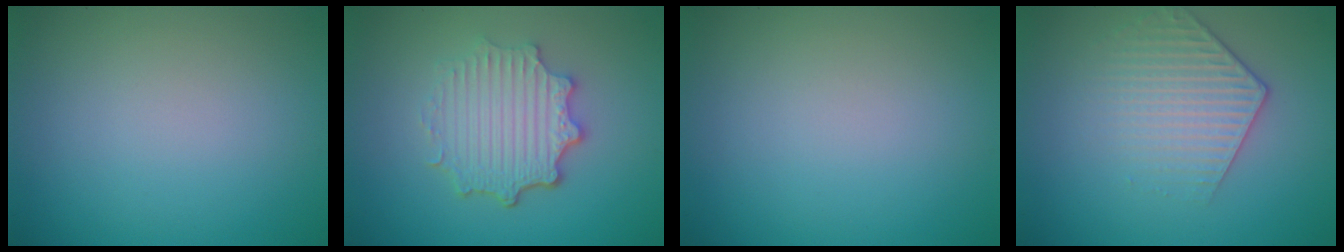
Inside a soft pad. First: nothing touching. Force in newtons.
{"total": 5.0, "press": 3.8, "slide": 3.2}
{"total": 0.0}
{"total": 3.1, "press": 2.8, "slide": 1.4}